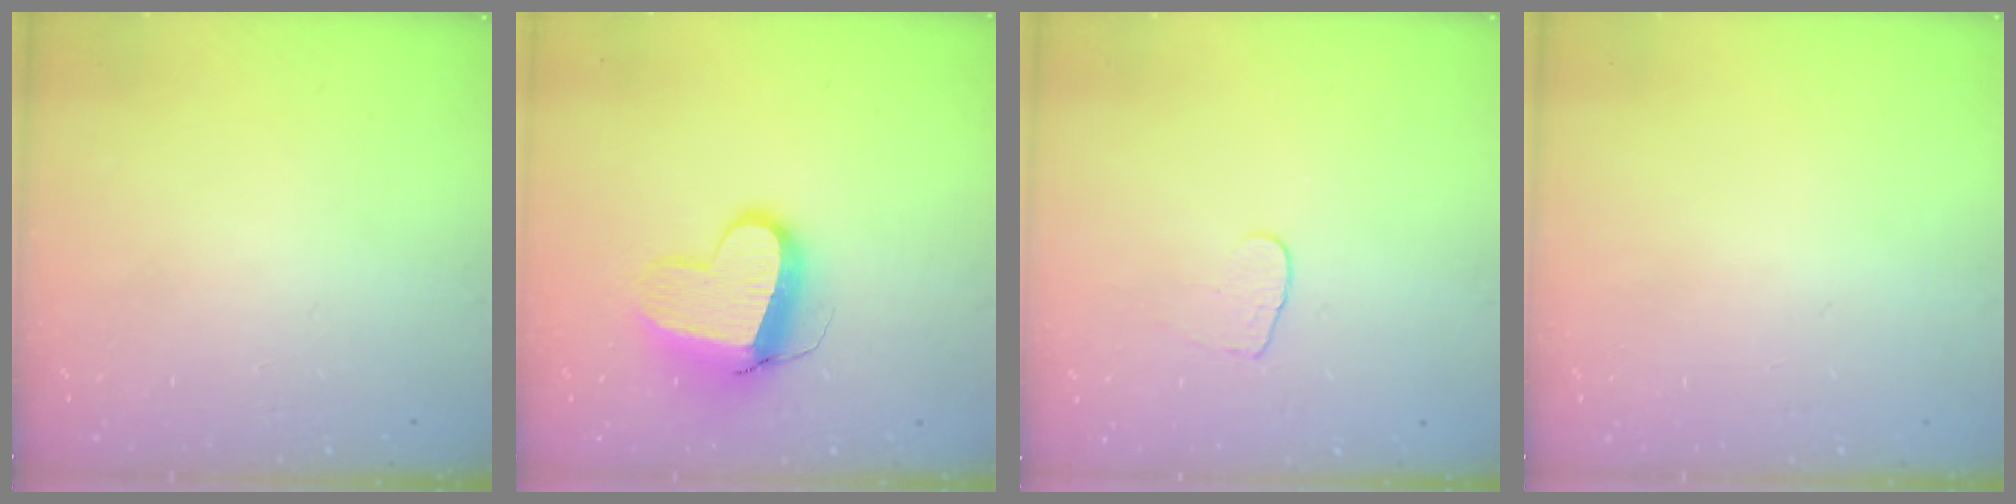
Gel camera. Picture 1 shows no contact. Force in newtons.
{"total": 10.7, "press": 10.6, "slide": 1.3}
{"total": 4.4, "press": 4.4, "slide": 0.3}
{"total": 0.6, "press": 0.6, "slide": 0.2}